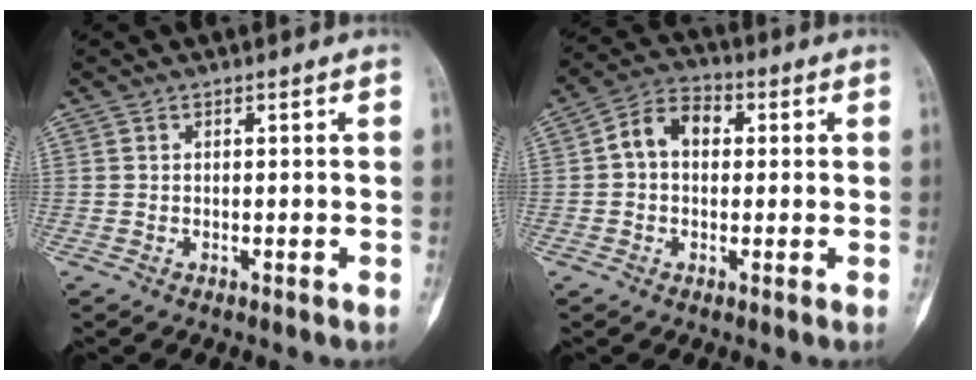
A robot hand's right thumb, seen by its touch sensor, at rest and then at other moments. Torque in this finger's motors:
{"motor_torque": [-0.32, 0.76, 0.14, -0.12, 0.04]}